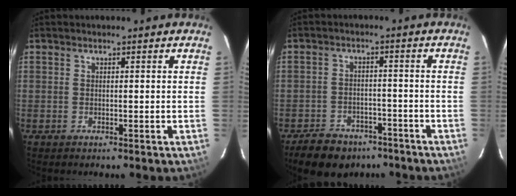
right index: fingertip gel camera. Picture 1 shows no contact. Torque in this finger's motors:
{"motor_torque": [0.99, -0.90, 0.48, 0.06]}